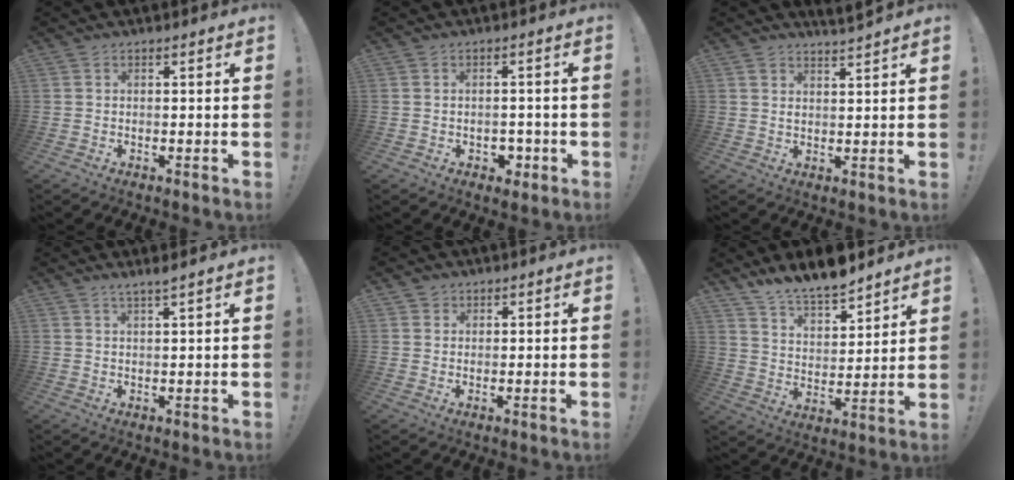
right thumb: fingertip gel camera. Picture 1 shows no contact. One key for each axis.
{"total": 4.2, "fx": -1.1, "fy": 3.6, "fz": 1.8, "tx": -0.020, "ty": 0.010, "tz": -0.016}
{"total": 3.4, "fx": 3.2, "fy": 0.5, "fz": 1.0, "tx": -0.012, "ty": -0.021, "tz": 0.056}
{"total": 2.6, "fx": 2.1, "fy": -0.4, "fz": 1.5, "tx": -0.026, "ty": -0.010, "tz": 0.035}
{"total": 1.9, "fx": 1.2, "fy": 1.4, "fz": 0.0, "tx": -0.004, "ty": -0.002, "tz": 0.023}
{"total": 11.1, "fx": 10.5, "fy": 2.4, "fz": 2.7, "tx": -0.073, "ty": -0.087, "tz": 0.195}